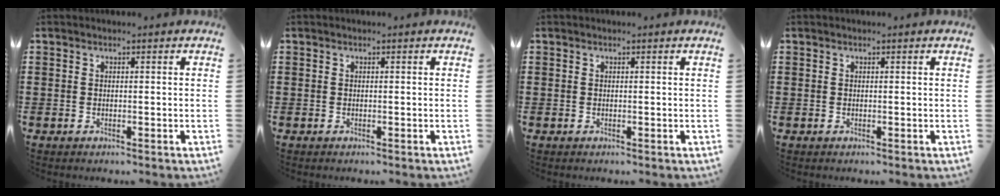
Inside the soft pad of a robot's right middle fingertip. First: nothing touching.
{"total": 0.0}
{"total": 0.0}
{"total": 0.0}